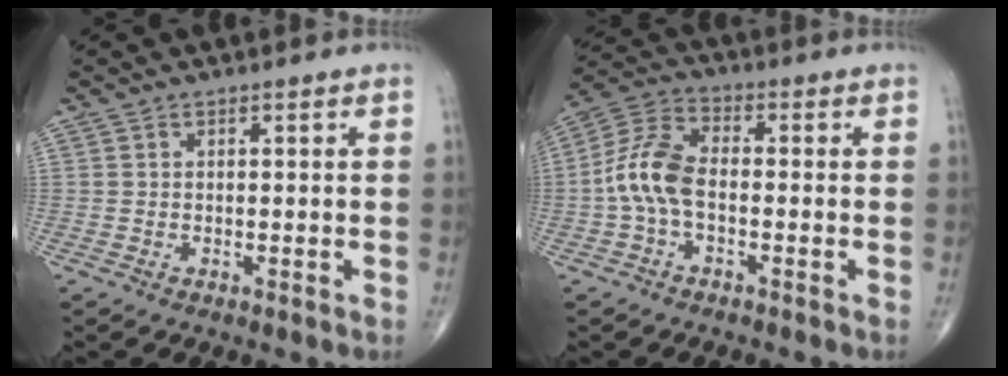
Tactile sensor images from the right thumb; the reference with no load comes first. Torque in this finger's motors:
{"motor_torque": [-0.16, 0.52, 0.69, -0.45, 0.31]}